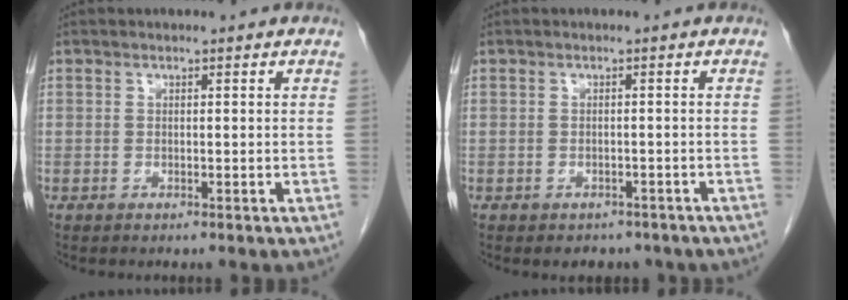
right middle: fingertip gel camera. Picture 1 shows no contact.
{"total": 4.0, "force": [-3.2, 2.2, 0.9], "torque": [-0.007, 0.005, -0.033]}